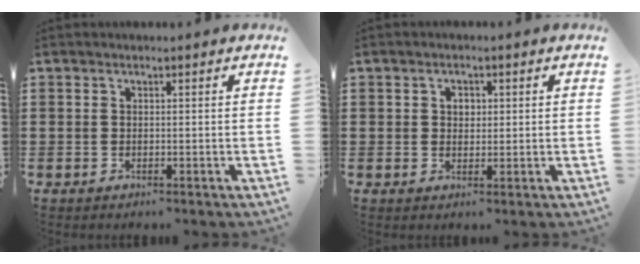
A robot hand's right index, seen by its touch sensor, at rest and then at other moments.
{"total": 1.8, "force": [0.4, 1.5, 1.0], "torque": [-0.023, 0.010, 0.005]}